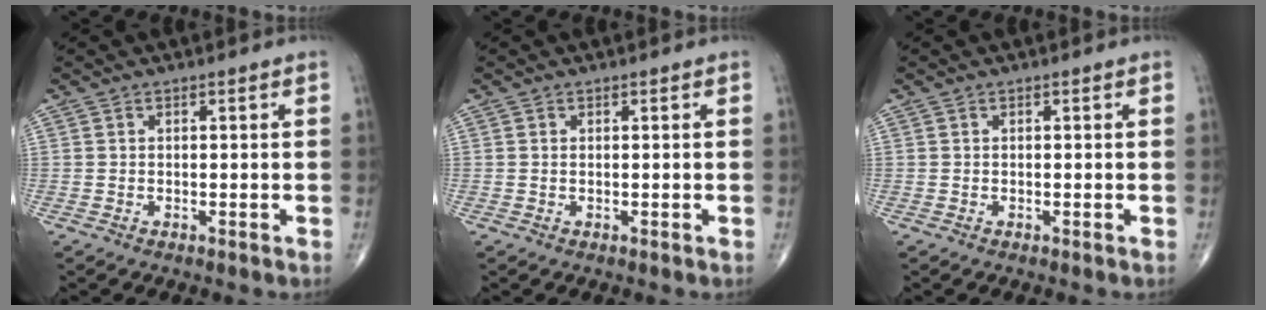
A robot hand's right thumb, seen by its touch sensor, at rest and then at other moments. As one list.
[{"total": 0.0}, {"total": 0.0}]